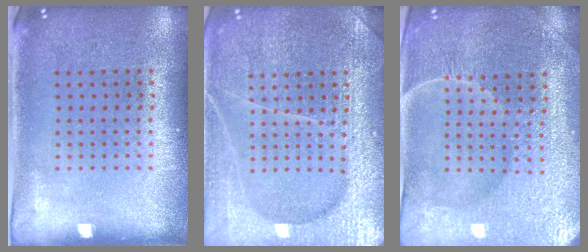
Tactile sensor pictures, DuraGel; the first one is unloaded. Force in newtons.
{"total": 6.6, "press": 6.5, "slide": 0.9}
{"total": 4.3, "press": 4.2, "slide": 1.1}